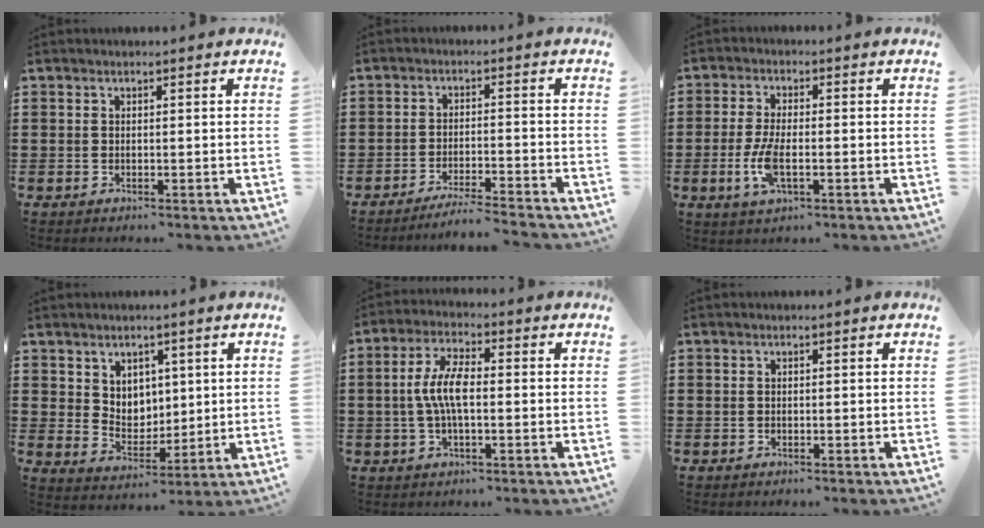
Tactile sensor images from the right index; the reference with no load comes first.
{"total": 4.1, "force": [-3.9, -0.6, 1.0], "torque": [-0.026, -0.009, -0.080]}
{"total": 5.8, "force": [-1.6, 2.1, 5.1], "torque": [-0.121, -0.010, -0.035]}
{"total": 4.7, "force": [2.7, 3.8, 0.6], "torque": [-0.026, -0.001, 0.048]}
{"total": 6.6, "force": [-0.4, 2.3, 6.2], "torque": [-0.139, -0.002, -0.016]}
{"total": 0.0}